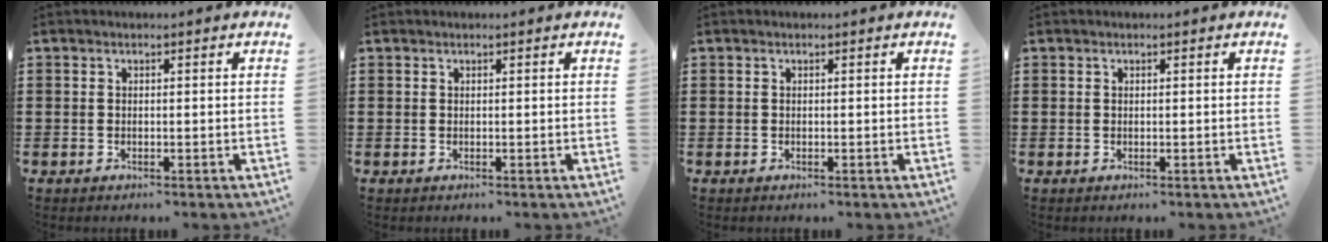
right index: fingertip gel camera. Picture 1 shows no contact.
{"total": 0.0}
{"total": 0.0}
{"total": 0.0}